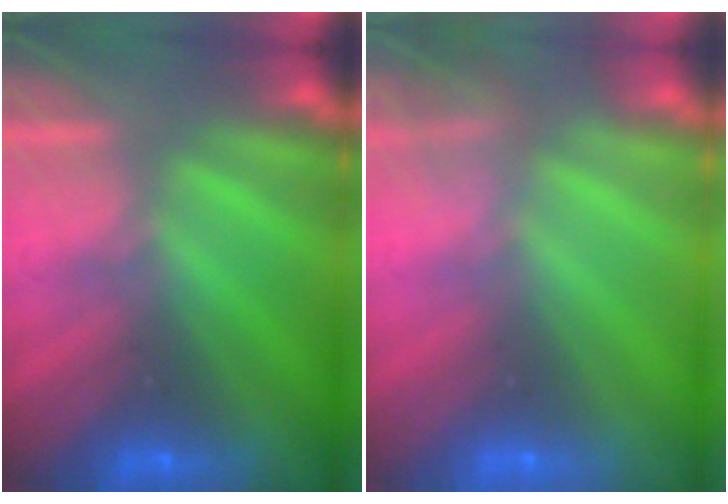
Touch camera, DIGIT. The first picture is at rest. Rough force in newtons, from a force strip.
{"total": 2.0}